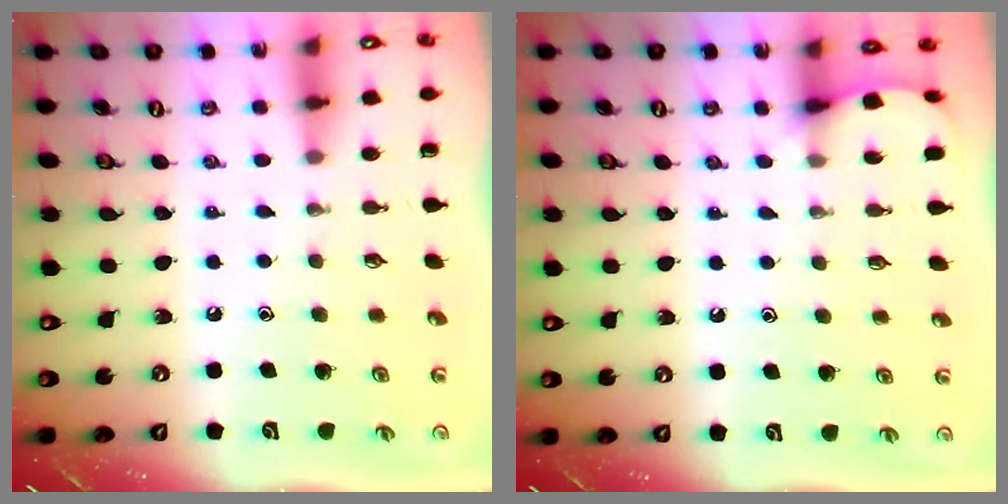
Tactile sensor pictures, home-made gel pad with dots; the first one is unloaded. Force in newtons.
{"total": 3.5, "press": 3.5, "slide": 0.5}